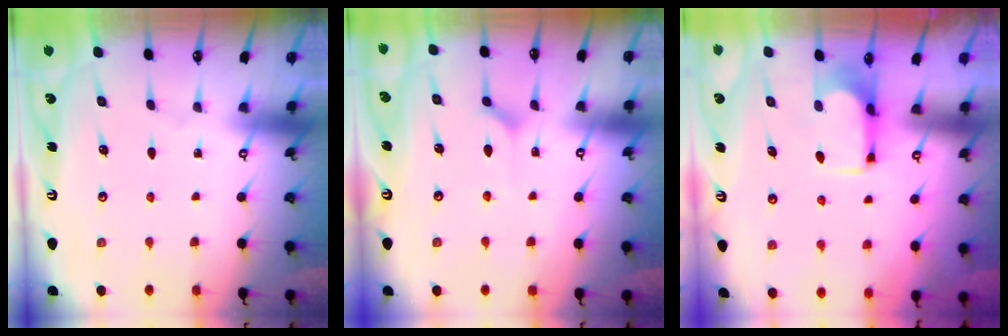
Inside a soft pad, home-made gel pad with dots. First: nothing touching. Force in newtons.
{"total": 4.1, "press": 4.0, "slide": 0.6}
{"total": 2.1, "press": 1.9, "slide": 0.8}